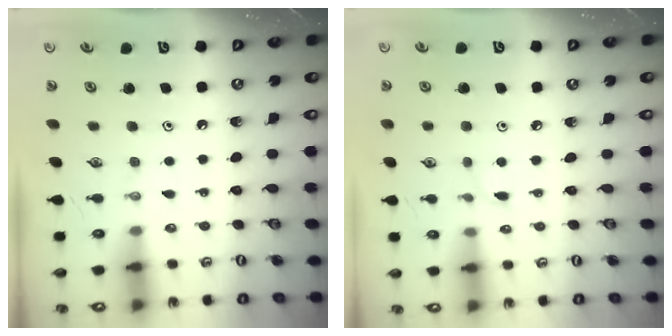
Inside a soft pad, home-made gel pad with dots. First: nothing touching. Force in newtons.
{"total": 1.9, "press": 1.9, "slide": 0.2}